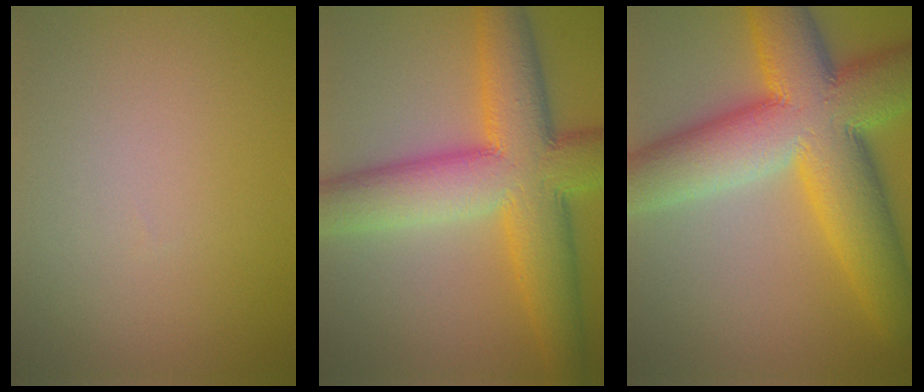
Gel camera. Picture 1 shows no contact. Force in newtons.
{"total": 11.9, "press": 11.9, "slide": 0.2}
{"total": 14.8, "press": 14.8, "slide": 0.4}